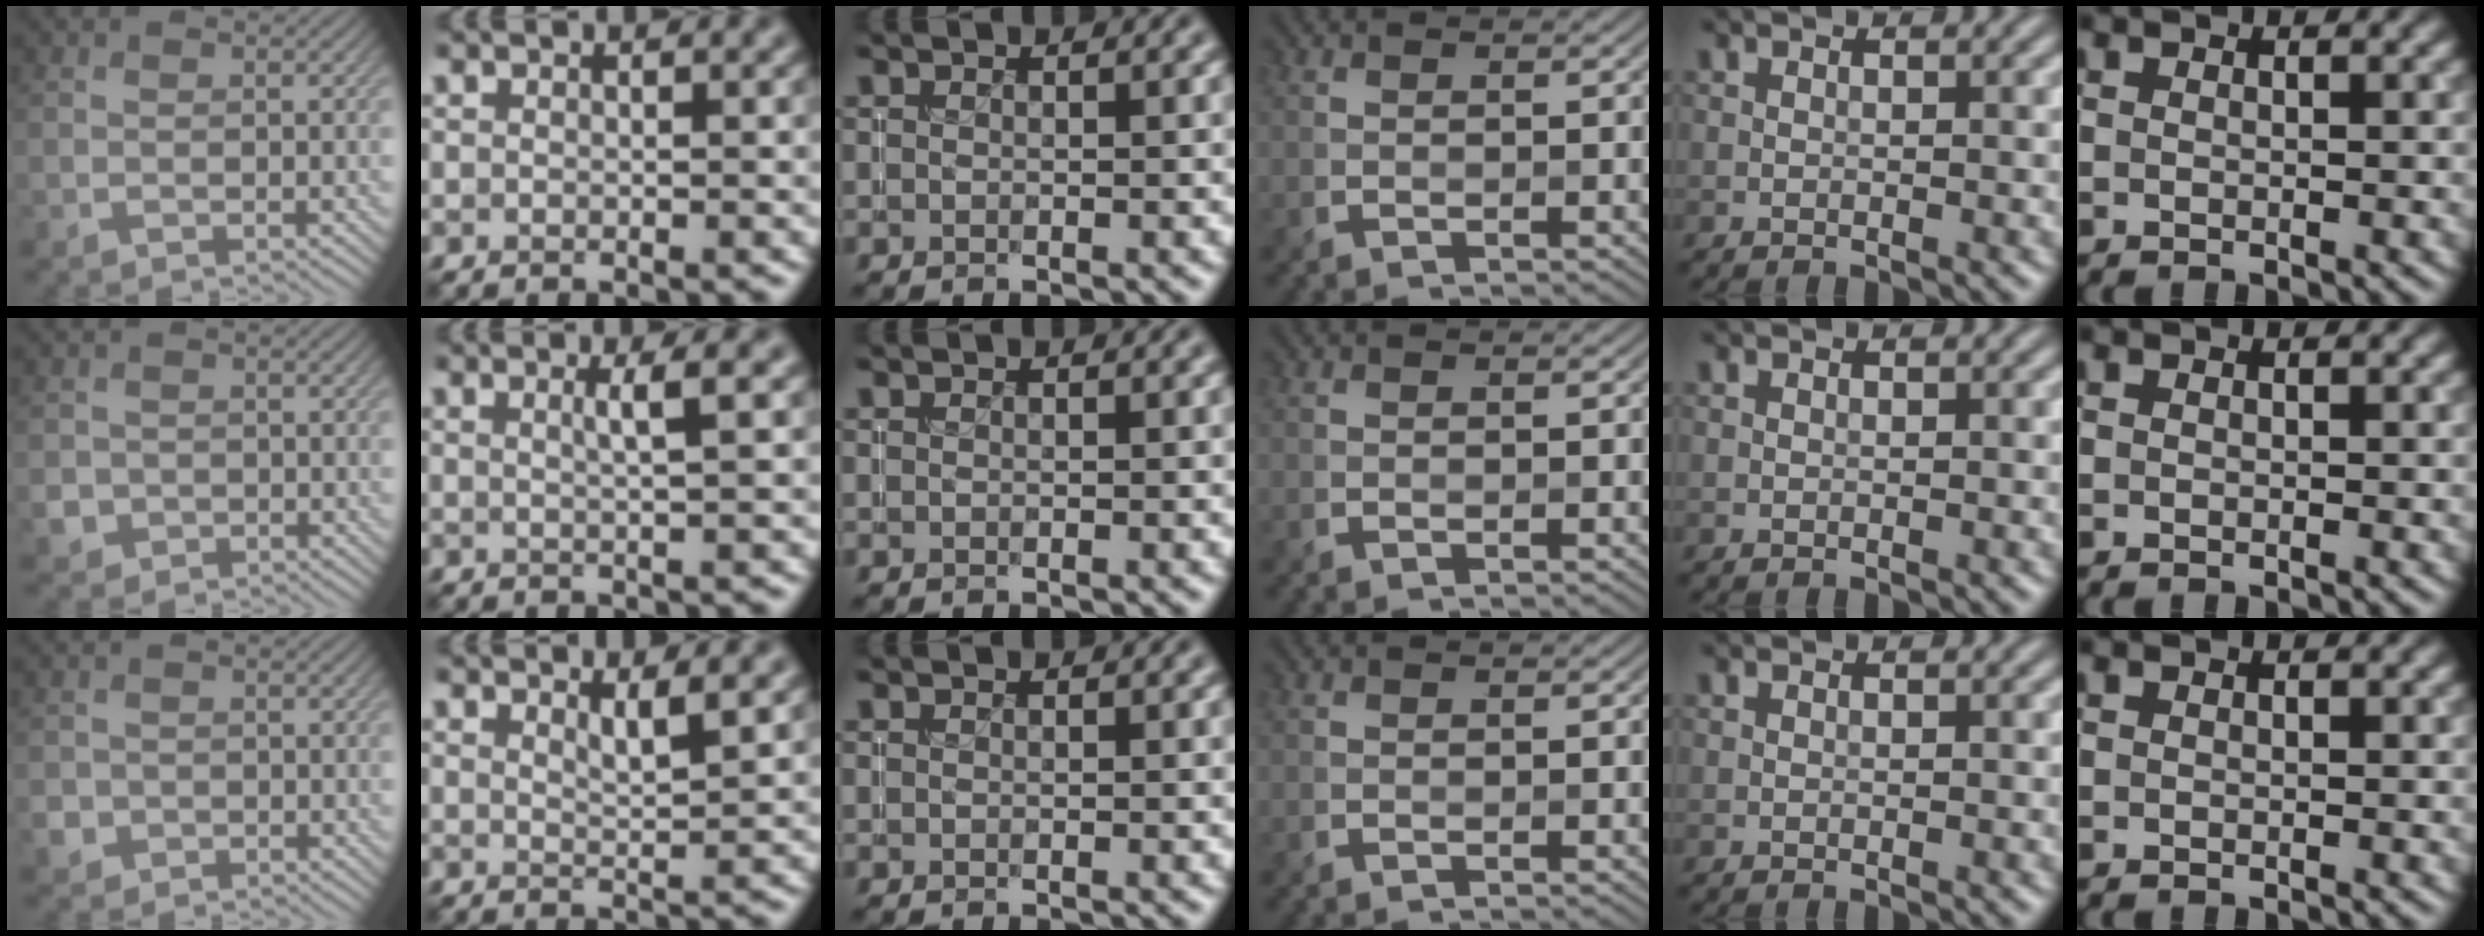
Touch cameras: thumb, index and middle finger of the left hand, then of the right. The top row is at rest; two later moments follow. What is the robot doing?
{"motion": "insert", "object": "coin"}